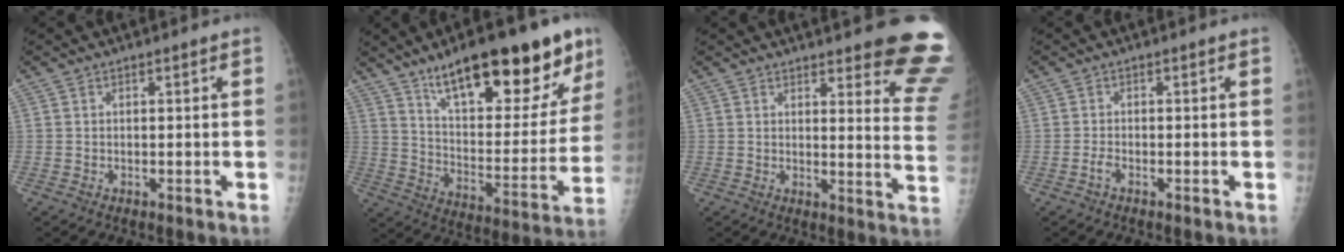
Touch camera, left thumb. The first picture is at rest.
{"total": 26.1, "force": [16.6, 8.6, 18.3], "torque": [-0.224, -0.052, 0.258]}
{"total": 13.8, "force": [11.6, 2.7, 7.0], "torque": [-0.046, -0.097, 0.115]}
{"total": 1.2, "force": [-0.8, 0.5, 0.9], "torque": [-0.018, 0.001, -0.017]}